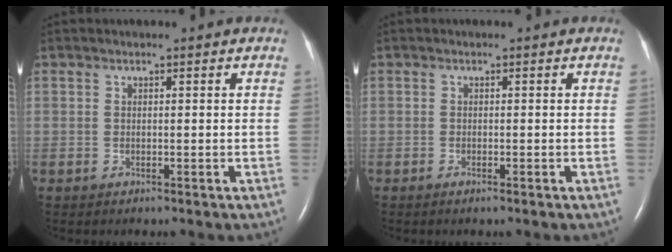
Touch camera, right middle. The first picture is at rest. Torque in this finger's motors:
{"motor_torque": [-0.37, 0.05, 0.03, -0.01]}